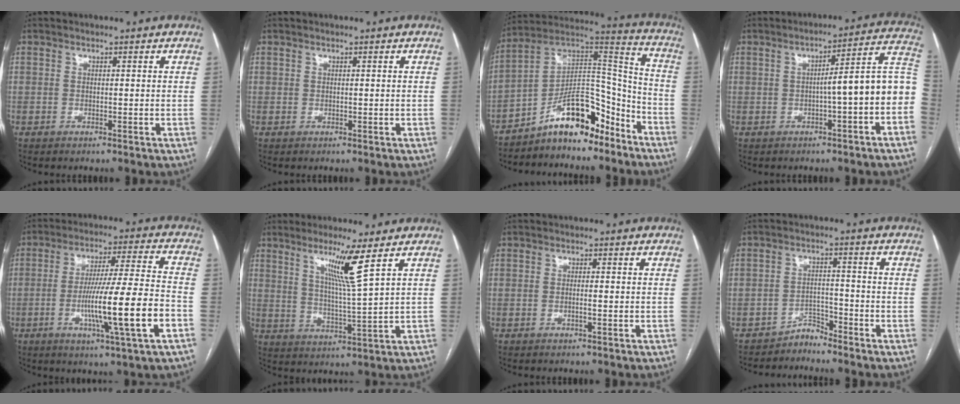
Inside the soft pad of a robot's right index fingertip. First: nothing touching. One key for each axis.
{"total": 0.0}
{"total": 14.0, "fx": -9.8, "fy": 4.8, "fz": 8.8, "tx": -0.146, "ty": 0.045, "tz": -0.167}
{"total": 10.5, "fx": -1.6, "fy": 0.6, "fz": 10.4, "tx": -0.130, "ty": 0.037, "tz": -0.026}
{"total": 15.5, "fx": -4.6, "fy": -0.5, "fz": 14.8, "tx": -0.261, "ty": -0.007, "tz": -0.078}
{"total": 7.9, "fx": 4.4, "fy": -1.5, "fz": 6.4, "tx": -0.116, "ty": -0.018, "tz": 0.080}
{"total": 1.0, "fx": -0.3, "fy": 0.0, "fz": 1.0, "tx": -0.021, "ty": -0.001, "tz": -0.005}
{"total": 2.8, "fx": -2.6, "fy": 0.7, "fz": -0.6, "tx": 0.021, "ty": 0.000, "tz": -0.045}